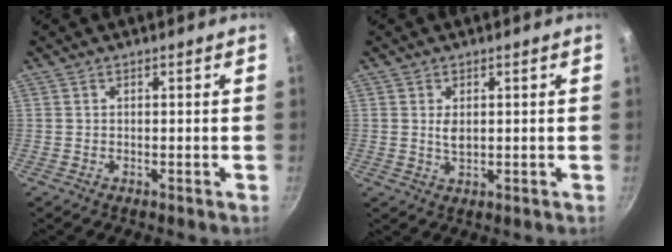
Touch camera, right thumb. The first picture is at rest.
{"total": 2.6, "force": [0.5, 1.5, 2.1], "torque": [-0.038, -0.003, 0.012]}